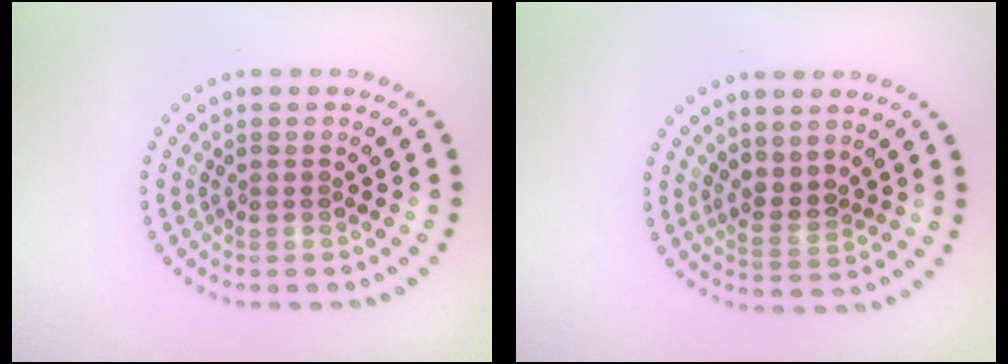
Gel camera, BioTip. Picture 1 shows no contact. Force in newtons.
{"total": 1.9, "press": 1.6, "slide": 1.1}